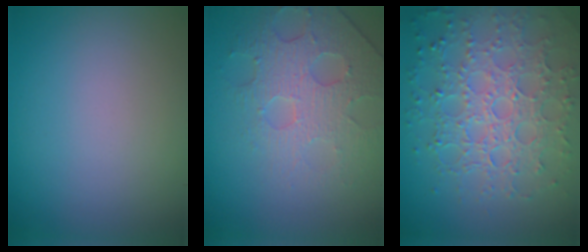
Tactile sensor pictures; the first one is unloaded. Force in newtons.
{"total": 4.0, "press": 3.8, "slide": 1.2}
{"total": 7.7, "press": 5.6, "slide": 5.4}